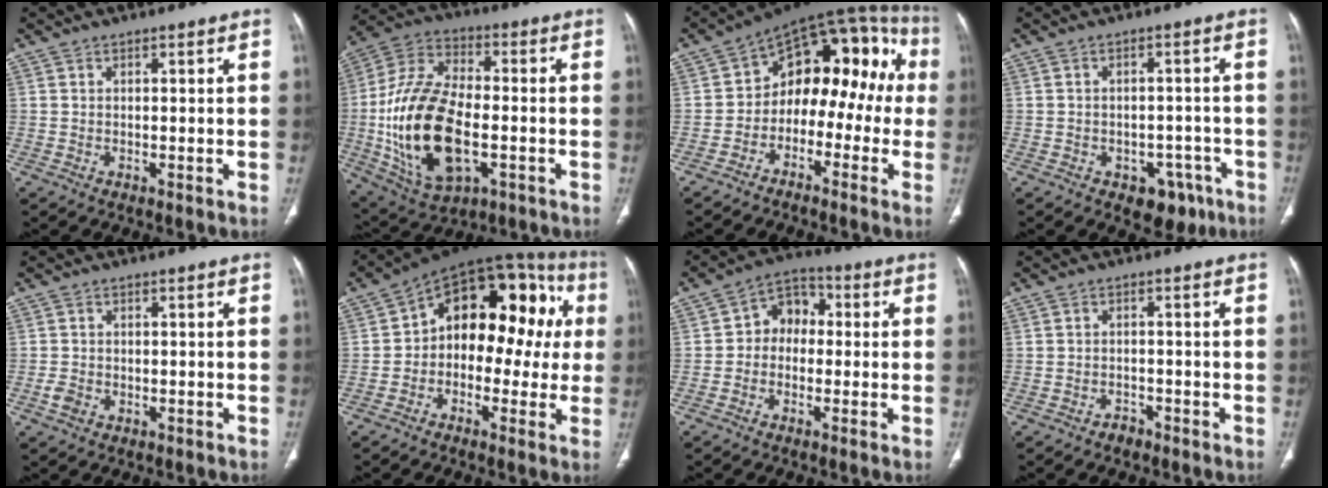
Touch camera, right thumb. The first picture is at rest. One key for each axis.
{"total": 22.7, "fx": -4.0, "fy": 12.1, "fz": 18.8, "tx": -0.374, "ty": 0.012, "tz": -0.060}
{"total": 17.5, "fx": -2.1, "fy": 11.3, "fz": 13.1, "tx": -0.118, "ty": 0.083, "tz": -0.043}
{"total": 7.0, "fx": -4.0, "fy": 4.7, "fz": 3.4, "tx": -0.014, "ty": 0.028, "tz": -0.046}
{"total": 2.2, "fx": -0.8, "fy": 1.6, "fz": 1.2, "tx": -0.022, "ty": 0.004, "tz": -0.013}
{"total": 19.3, "fx": 1.2, "fy": 12.2, "fz": 14.9, "tx": -0.150, "ty": 0.055, "tz": 0.003}
{"total": 7.3, "fx": -0.2, "fy": 5.8, "fz": 4.3, "tx": -0.036, "ty": 0.029, "tz": -0.022}
{"total": 1.9, "fx": -1.5, "fy": 1.1, "fz": 0.4, "tx": -0.008, "ty": 0.009, "tz": -0.023}